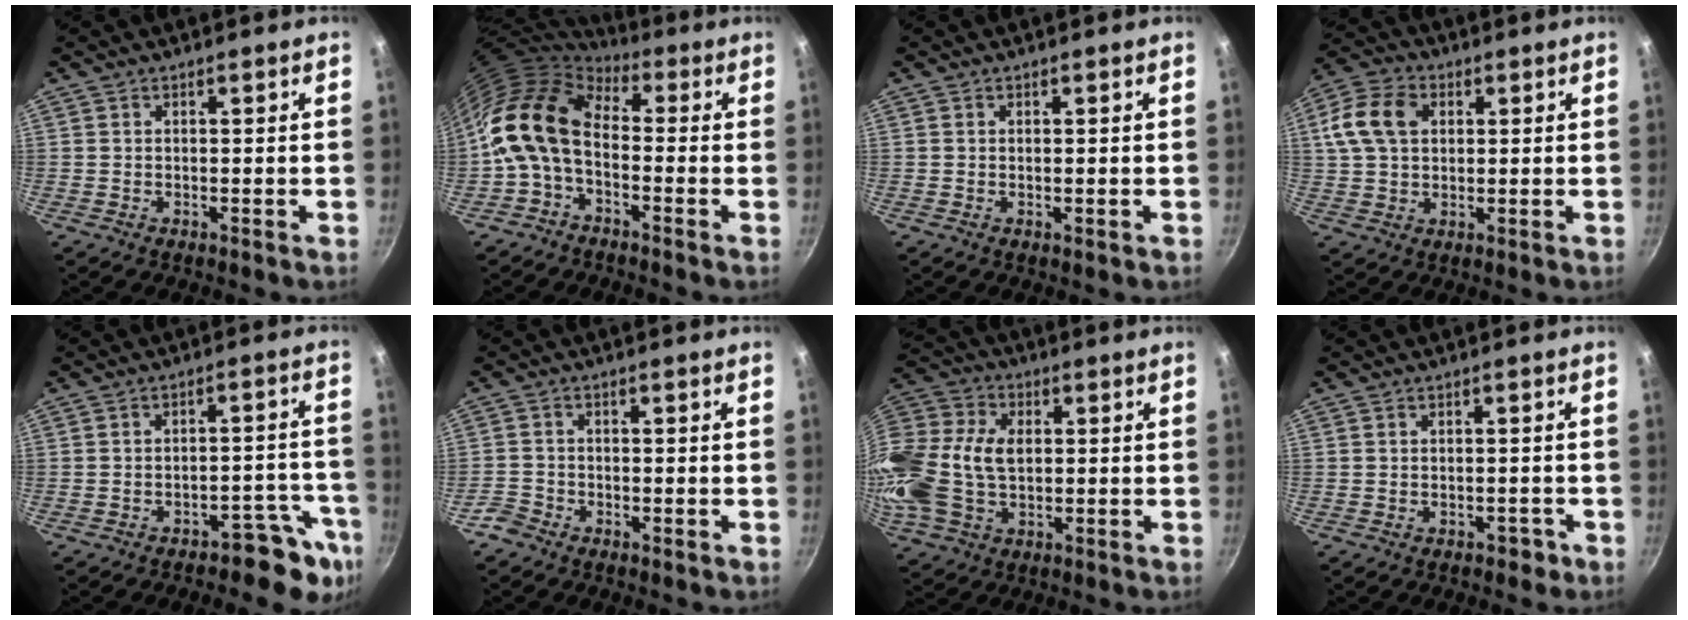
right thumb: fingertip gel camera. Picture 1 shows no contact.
{"total": 12.4, "force": [-1.5, 8.0, 9.3], "torque": [-0.158, 0.031, -0.045]}
{"total": 0.0}
{"total": 10.7, "force": [2.7, 7.7, 7.0], "torque": [-0.124, 0.010, 0.038]}
{"total": 7.8, "force": [-5.5, 3.6, 4.2], "torque": [0.006, 0.062, -0.069]}
{"total": 2.9, "force": [-2.3, 1.6, 0.5], "torque": [-0.009, 0.021, -0.047]}
{"total": 21.1, "force": [0.5, 14.7, 15.1], "torque": [-0.335, 0.033, 0.004]}
{"total": 1.9, "force": [-1.2, 1.2, 0.8], "torque": [0.005, 0.018, -0.004]}